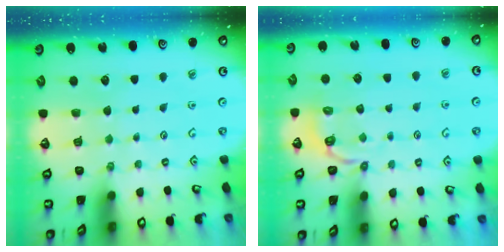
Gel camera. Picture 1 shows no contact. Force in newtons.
{"total": 3.5, "press": 2.6, "slide": 2.4}